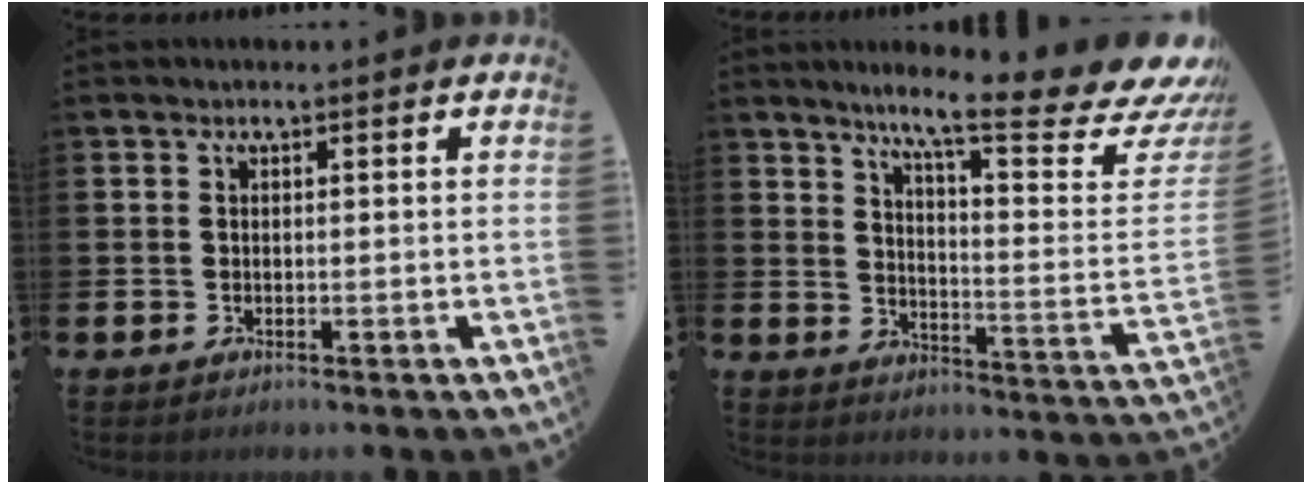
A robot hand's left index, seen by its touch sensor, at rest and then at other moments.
{"total": 12.2, "force": [9.0, 2.2, 8.0], "torque": [-0.137, -0.069, 0.140]}